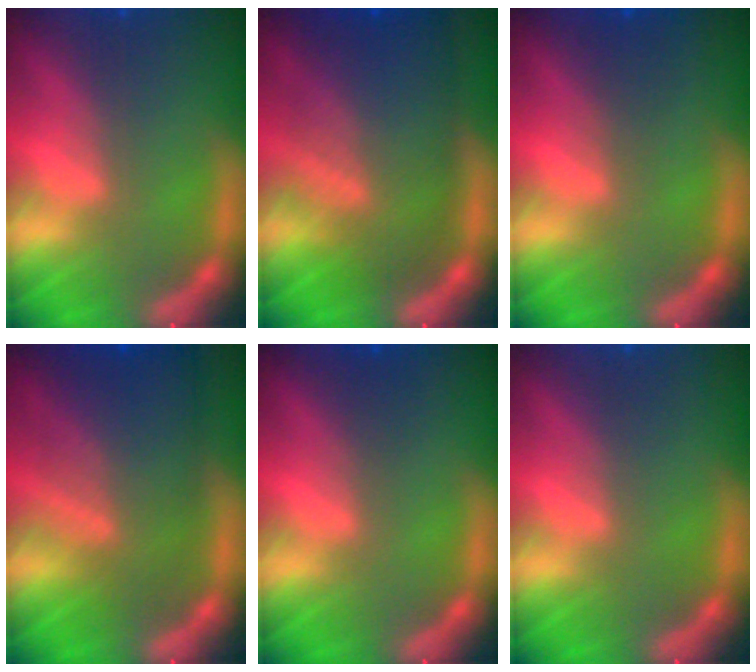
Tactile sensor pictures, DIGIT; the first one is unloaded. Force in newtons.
{"total": 9.5}
{"total": 1.5}
{"total": 8.1}
{"total": 0.9}
{"total": 0.0}